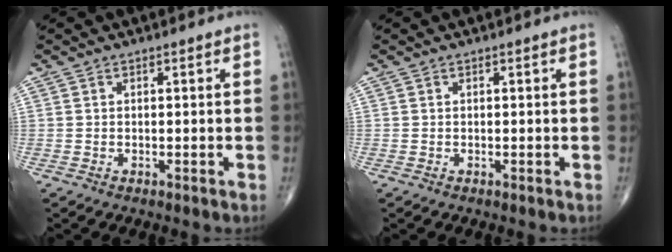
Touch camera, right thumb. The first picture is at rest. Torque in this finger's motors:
{"motor_torque": [-0.34, 0.34, -0.22, -0.02, 0.00]}